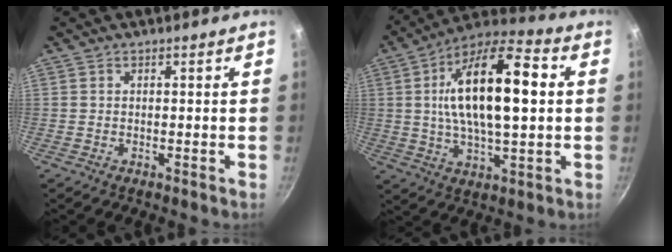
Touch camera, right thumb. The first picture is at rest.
{"total": 21.1, "force": [2.9, 8.5, 19.1], "torque": [-0.319, 0.020, 0.042]}